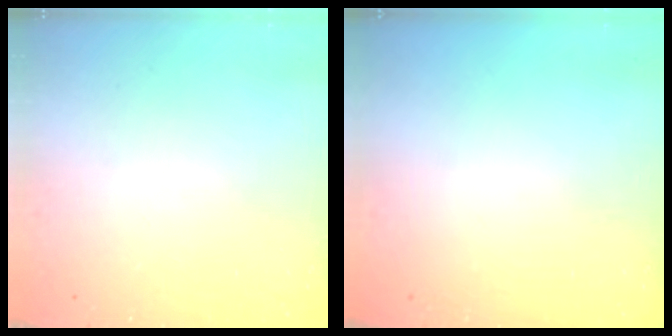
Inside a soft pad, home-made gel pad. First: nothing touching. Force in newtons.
{"total": 0.0}